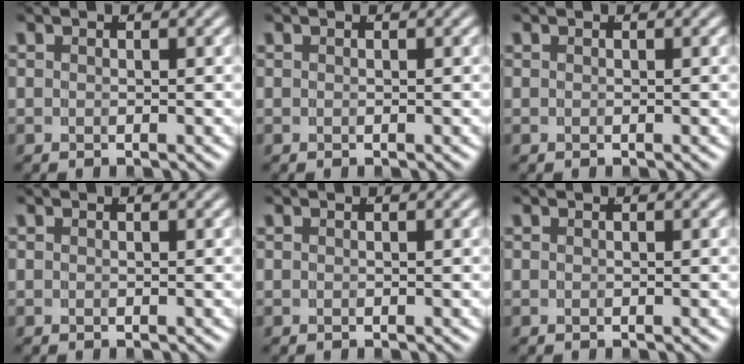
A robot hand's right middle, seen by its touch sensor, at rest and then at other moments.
{"total": 0.0}
{"total": 0.0}
{"total": 0.0}
{"total": 0.0}
{"total": 0.0}